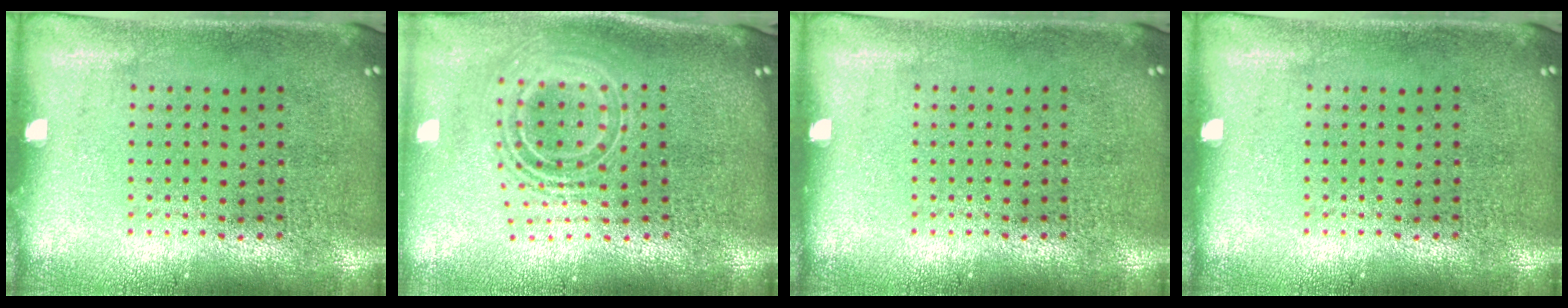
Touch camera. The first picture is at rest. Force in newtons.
{"total": 2.3, "press": 1.7, "slide": 1.6}
{"total": 0.0}
{"total": 0.0}